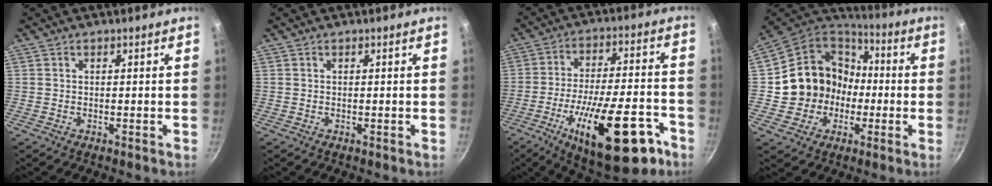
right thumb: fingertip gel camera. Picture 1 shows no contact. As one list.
[{"total": 0.0}, {"total": 23.6, "force": [-11.0, 8.8, 18.9], "torque": [-0.258, 0.041, -0.158]}, {"total": 15.8, "force": [-1.5, 14.6, 5.7], "torque": [-0.060, 0.046, -0.023]}]